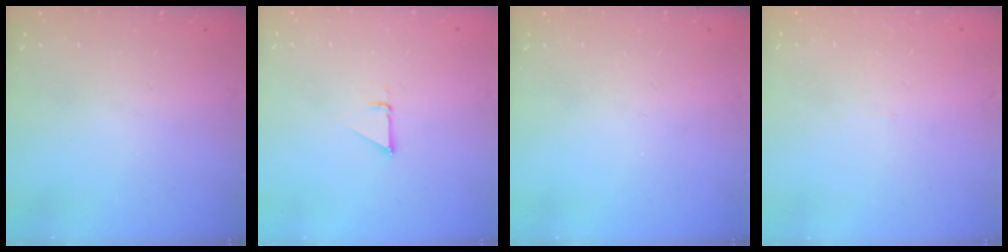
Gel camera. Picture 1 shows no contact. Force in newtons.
{"total": 1.5, "press": 1.5, "slide": 0.0}
{"total": 0.0}
{"total": 1.5, "press": 1.5, "slide": 0.1}